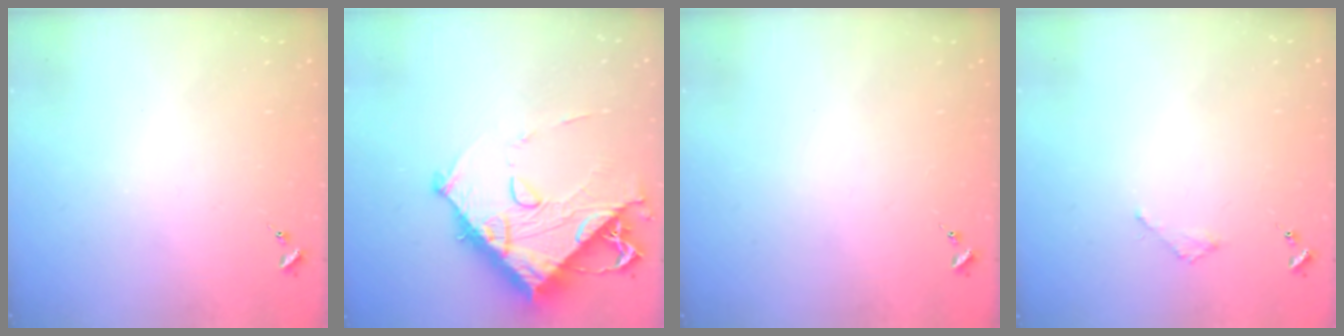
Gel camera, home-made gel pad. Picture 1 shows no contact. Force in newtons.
{"total": 14.7, "press": 14.6, "slide": 1.5}
{"total": 0.0}
{"total": 2.1, "press": 2.1, "slide": 0.2}